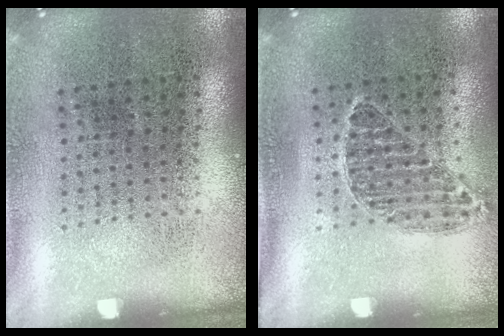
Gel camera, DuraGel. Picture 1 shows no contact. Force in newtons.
{"total": 0.8, "press": 0.7, "slide": 0.3}